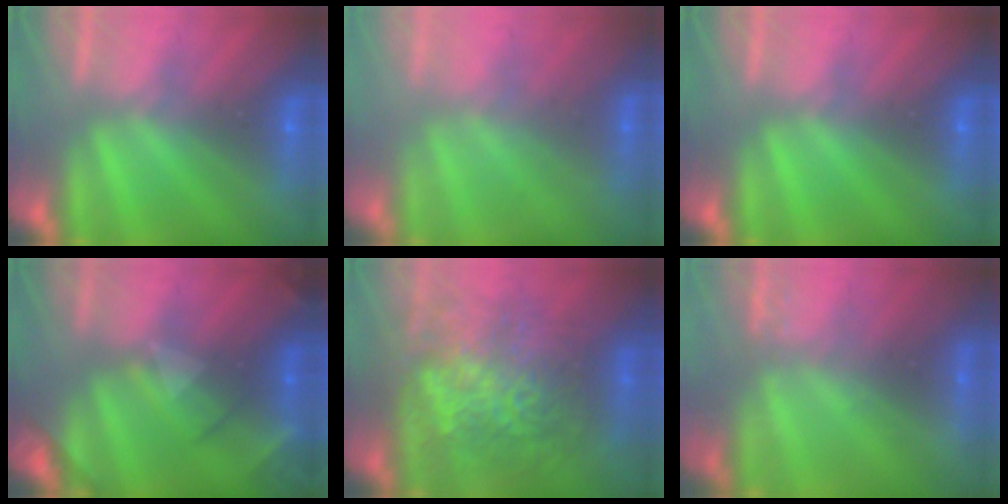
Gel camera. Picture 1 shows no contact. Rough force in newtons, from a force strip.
{"total": 2.4}
{"total": 0.0}
{"total": 2.6}
{"total": 7.7}
{"total": 2.2}